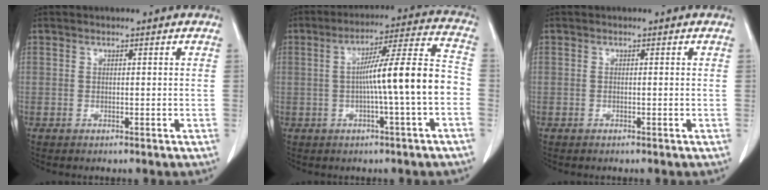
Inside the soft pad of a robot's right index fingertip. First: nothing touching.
{"total": 12.1, "force": [-2.0, -0.2, 11.9], "torque": [-0.189, 0.025, -0.035]}
{"total": 0.0}